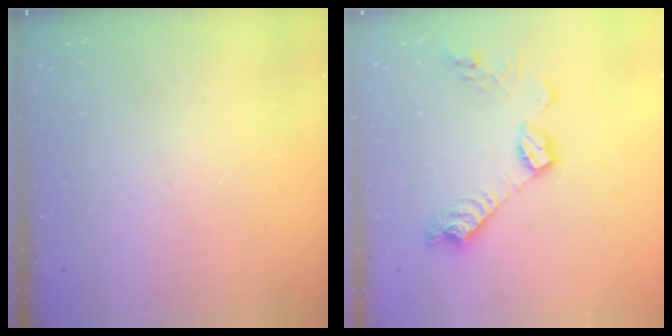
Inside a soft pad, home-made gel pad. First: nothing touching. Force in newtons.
{"total": 12.4, "press": 12.4, "slide": 0.8}